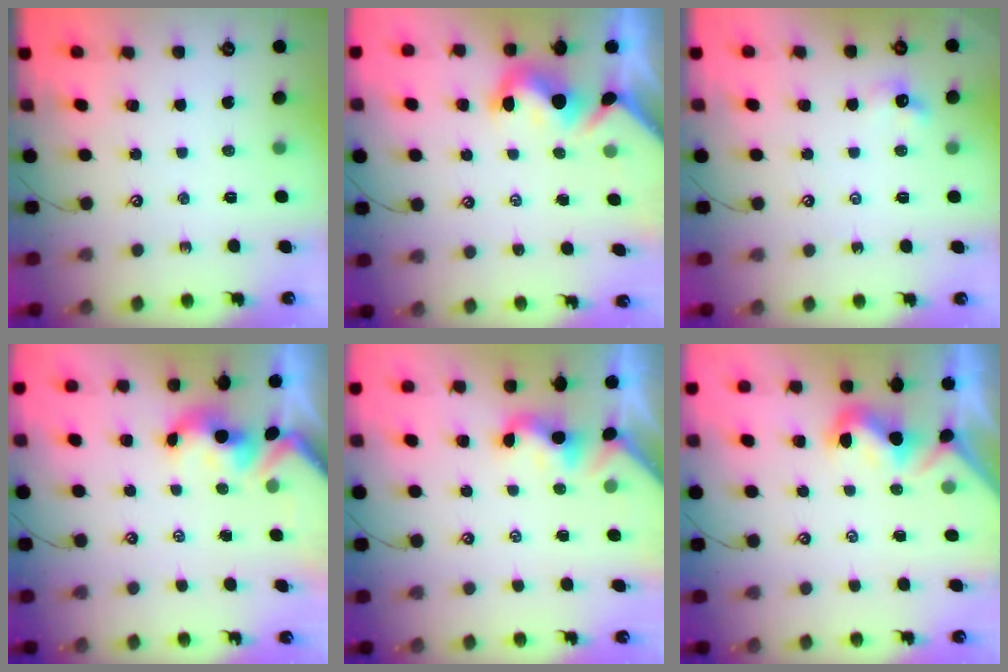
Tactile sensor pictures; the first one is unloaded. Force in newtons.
{"total": 3.5, "press": 3.4, "slide": 0.9}
{"total": 5.9, "press": 5.8, "slide": 0.8}
{"total": 1.6, "press": 1.4, "slide": 0.7}
{"total": 2.0, "press": 2.0, "slide": 0.5}
{"total": 1.0, "press": 0.8, "slide": 0.5}